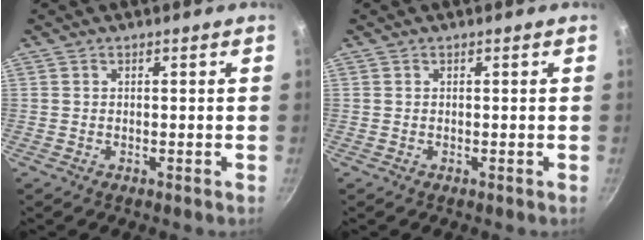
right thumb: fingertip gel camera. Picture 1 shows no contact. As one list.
[{"total": 0.0}]